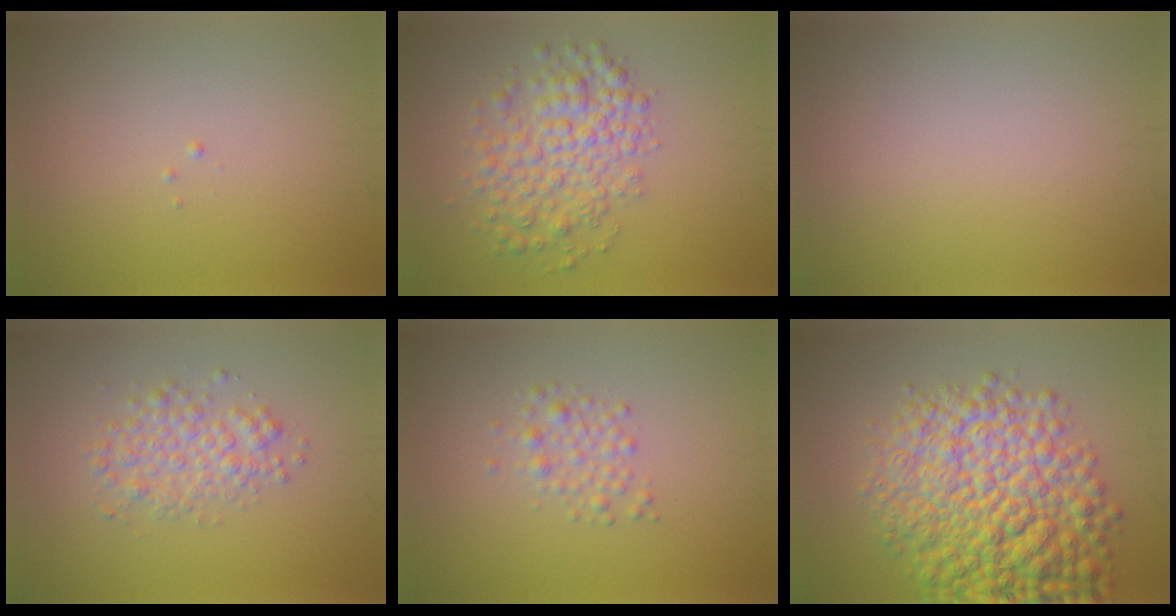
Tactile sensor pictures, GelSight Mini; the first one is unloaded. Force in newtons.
{"total": 5.1, "press": 5.1, "slide": 0.2}
{"total": 0.0}
{"total": 3.0, "press": 3.0, "slide": 0.1}
{"total": 1.8, "press": 1.8, "slide": 0.0}
{"total": 11.7, "press": 11.7, "slide": 0.4}